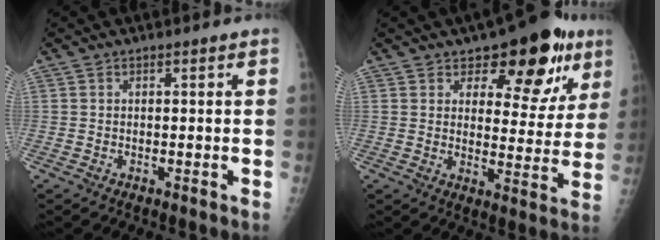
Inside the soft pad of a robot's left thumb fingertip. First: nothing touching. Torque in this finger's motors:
{"motor_torque": [0.36, 0.28, -0.11, -0.33, 0.08]}